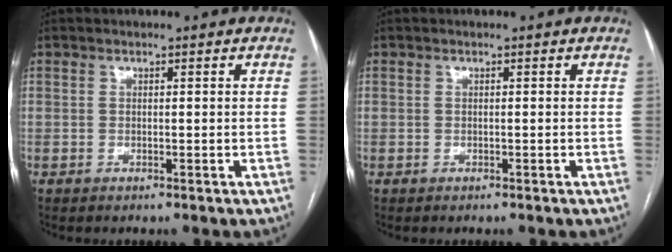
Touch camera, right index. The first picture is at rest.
{"total": 0.0}